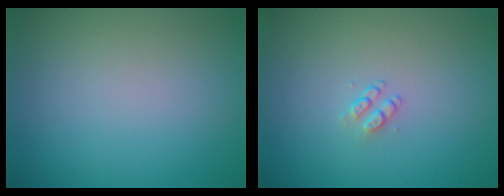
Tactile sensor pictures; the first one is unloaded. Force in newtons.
{"total": 1.1, "press": 0.7, "slide": 0.8}